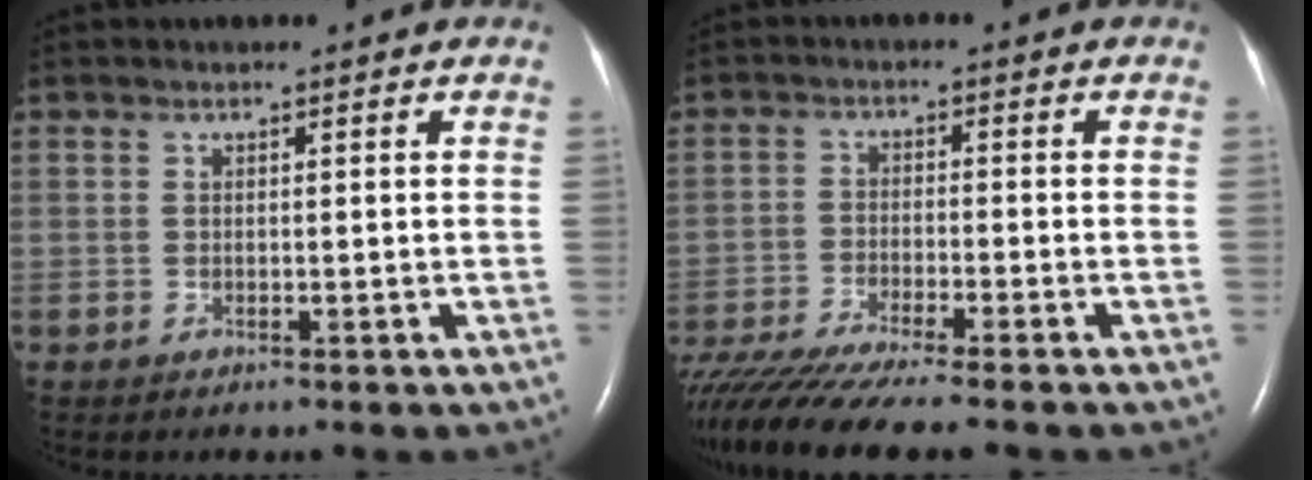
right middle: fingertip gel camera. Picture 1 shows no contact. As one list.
[{"total": 13.3, "force": [-11.4, -0.1, 6.9], "torque": [-0.117, -0.032, -0.189]}]